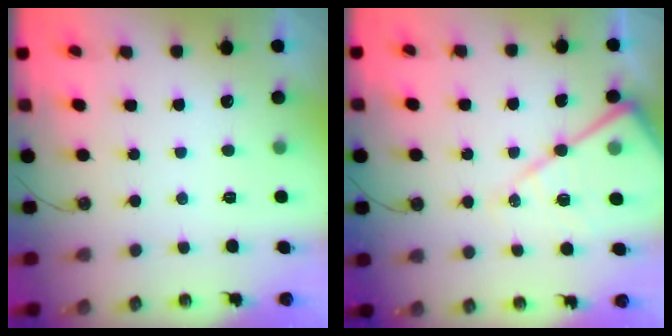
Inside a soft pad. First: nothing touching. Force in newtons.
{"total": 15.2, "press": 15.1, "slide": 1.4}